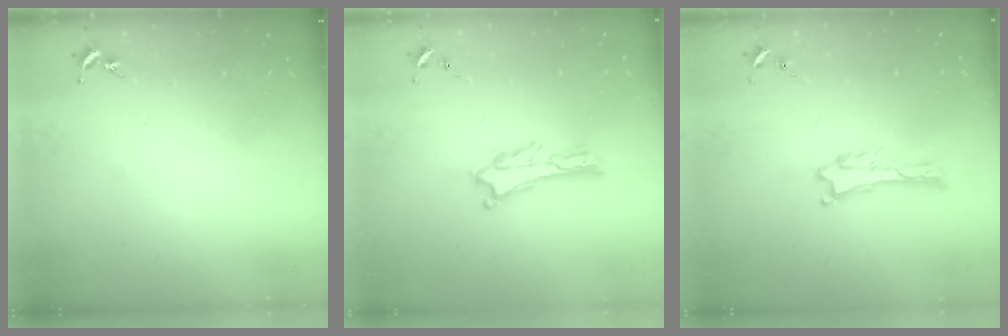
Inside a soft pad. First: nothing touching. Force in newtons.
{"total": 1.3, "press": 1.3, "slide": 0.3}
{"total": 0.5, "press": 0.5, "slide": 0.1}